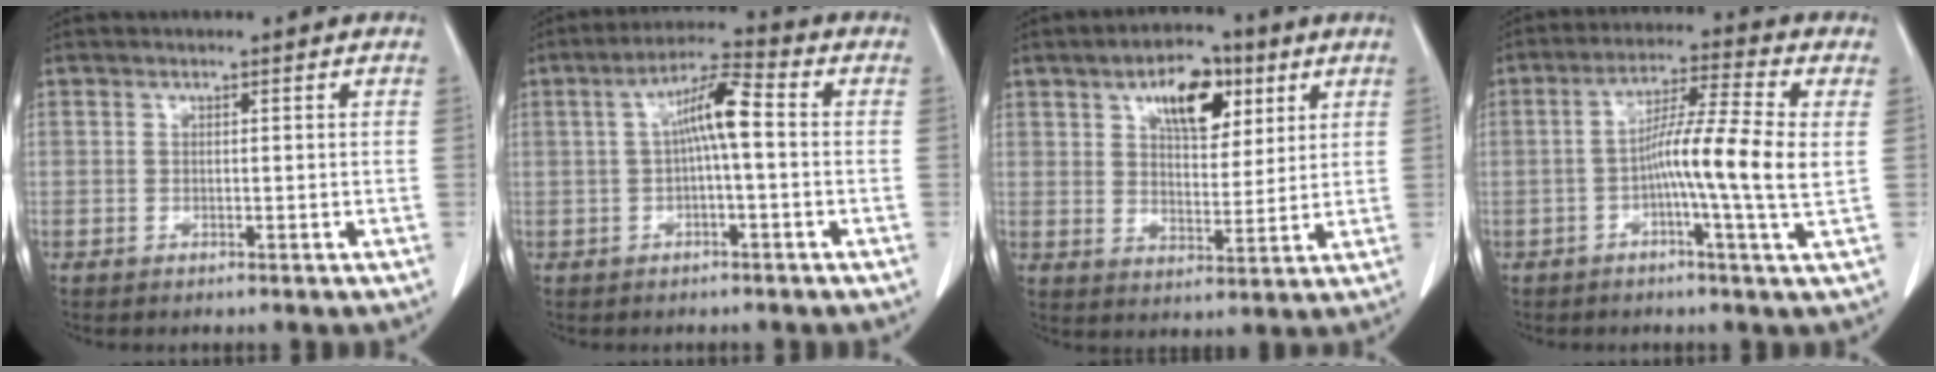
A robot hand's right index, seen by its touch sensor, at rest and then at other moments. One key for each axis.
{"total": 6.8, "fx": 0.3, "fy": 0.9, "fz": 6.7, "tx": -0.122, "ty": 0.023, "tz": 0.002}
{"total": 10.0, "fx": 4.9, "fy": 4.8, "fz": 7.3, "tx": -0.116, "ty": 0.014, "tz": 0.082}
{"total": 10.7, "fx": -0.6, "fy": -0.7, "fz": 10.7, "tx": -0.186, "ty": 0.005, "tz": -0.021}